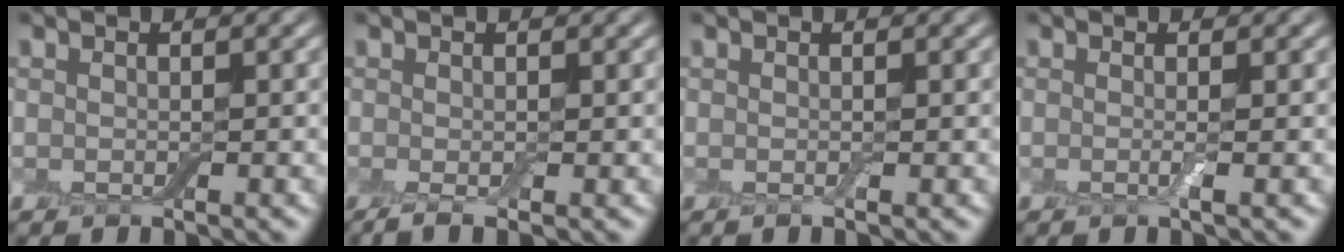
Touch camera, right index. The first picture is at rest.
{"total": 2.1, "force": [-0.7, 0.3, 1.9], "torque": [-0.039, -0.008, -0.014]}
{"total": 0.5, "force": [-0.1, 0.0, 0.5], "torque": [-0.011, -0.003, -0.002]}
{"total": 1.0, "force": [-0.1, 0.1, 1.0], "torque": [-0.020, -0.006, -0.006]}